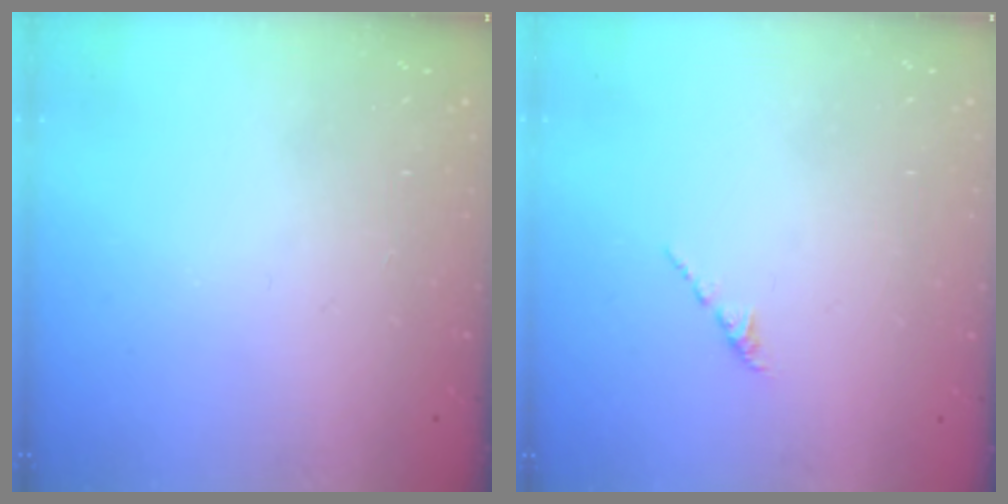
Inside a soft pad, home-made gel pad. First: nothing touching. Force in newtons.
{"total": 1.6, "press": 1.5, "slide": 0.6}